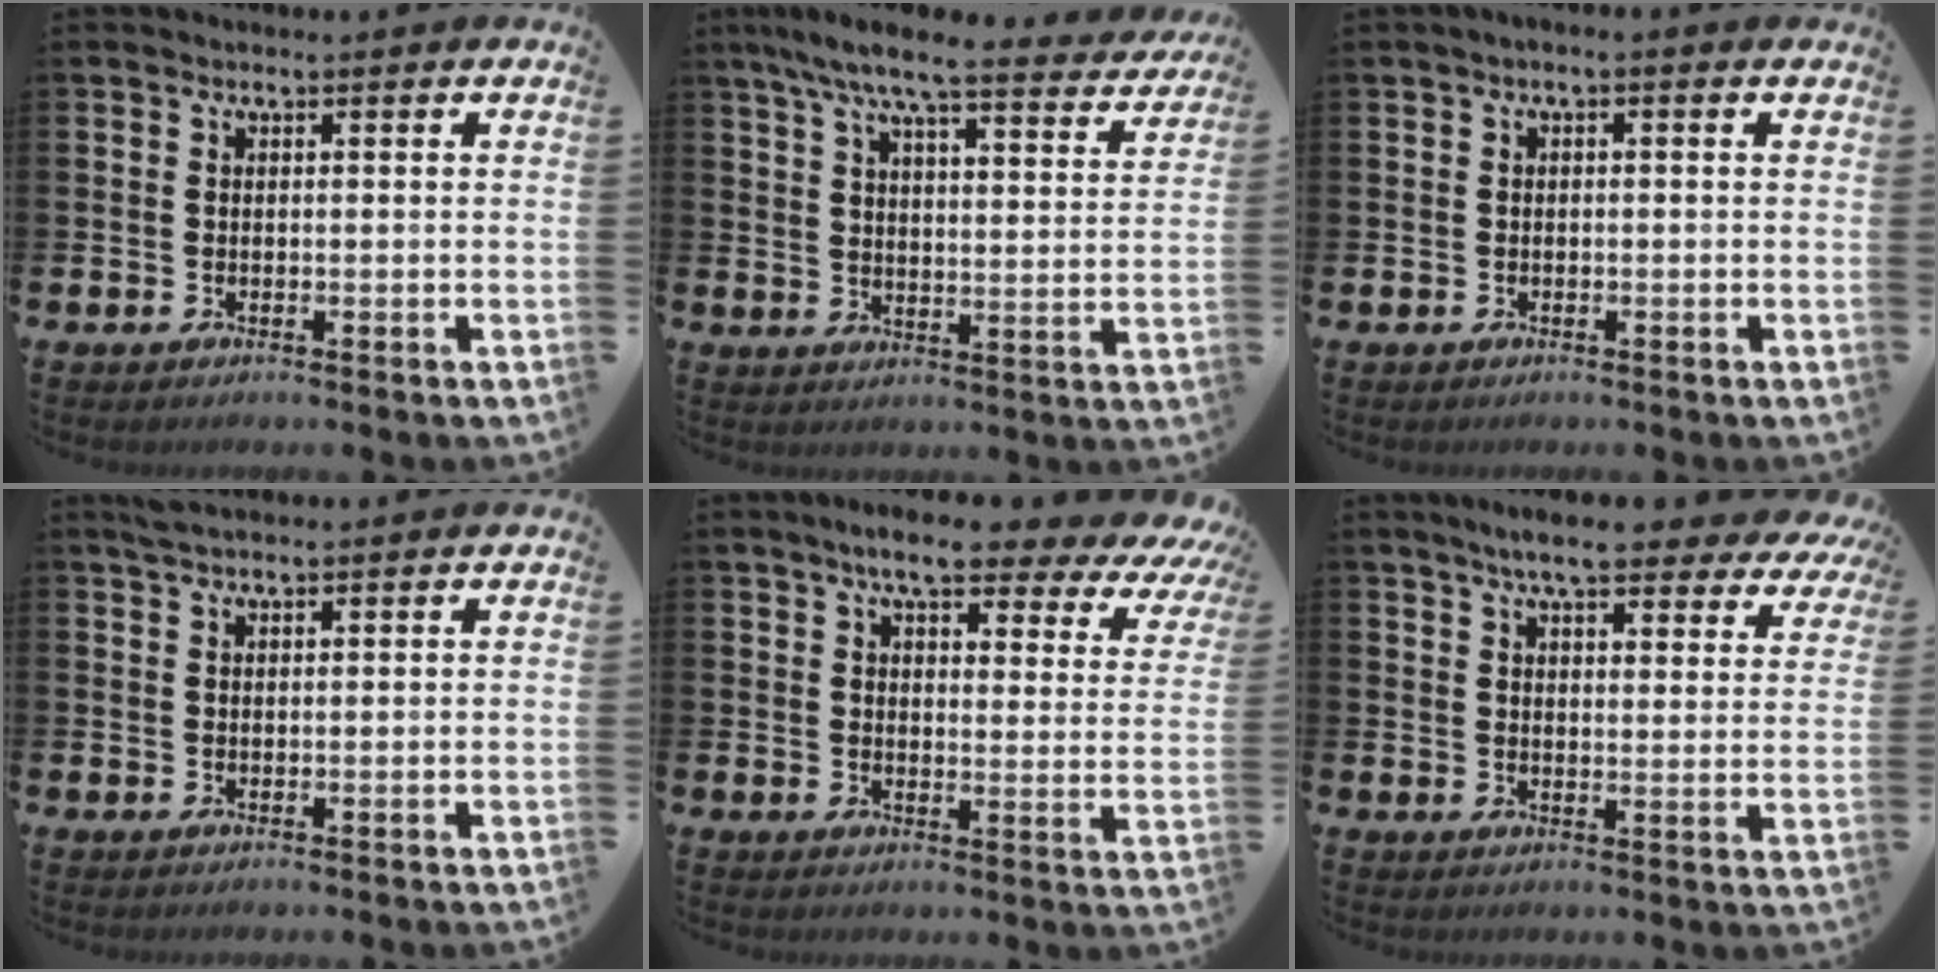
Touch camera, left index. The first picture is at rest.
{"total": 8.2, "force": [7.2, 0.9, 3.8], "torque": [-0.084, -0.046, 0.121]}
{"total": 0.8, "force": [-0.3, 0.2, 0.7], "torque": [-0.007, -0.001, -0.008]}
{"total": 2.0, "force": [1.8, 0.3, 0.7], "torque": [-0.010, 0.002, 0.033]}
{"total": 7.9, "force": [6.6, 1.7, 4.0], "torque": [-0.076, -0.040, 0.108]}
{"total": 7.5, "force": [6.7, 1.3, 3.2], "torque": [-0.069, -0.030, 0.116]}